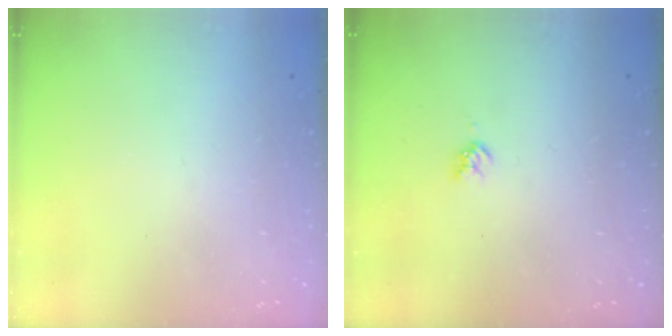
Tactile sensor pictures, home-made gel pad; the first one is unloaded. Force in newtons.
{"total": 3.0, "press": 3.0, "slide": 0.4}